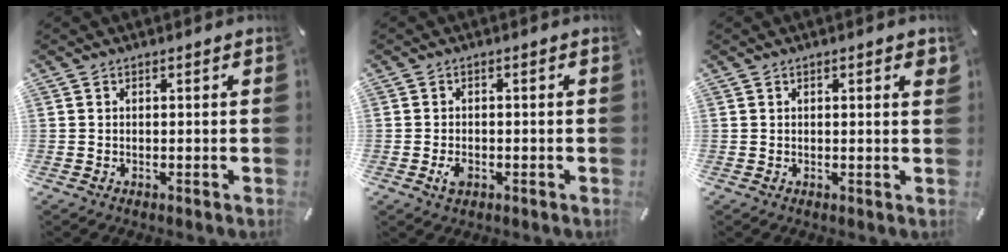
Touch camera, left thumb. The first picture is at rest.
{"total": 2.9, "force": [-1.0, 1.8, 2.1], "torque": [-0.051, -0.001, -0.021]}
{"total": 1.9, "force": [0.6, 0.4, 1.7], "torque": [-0.026, -0.001, 0.008]}